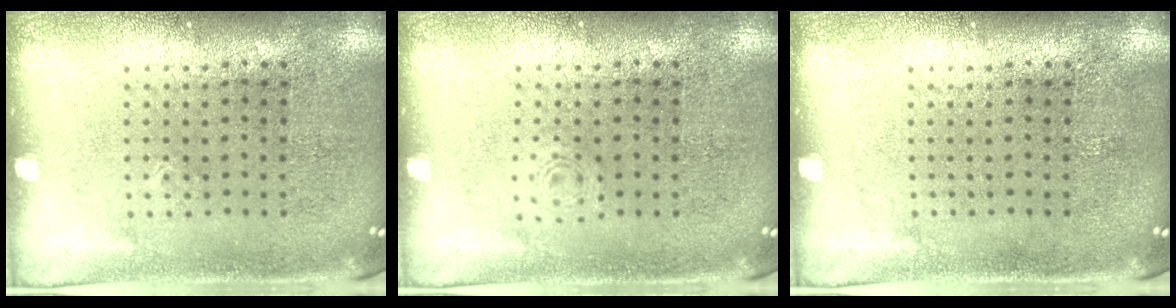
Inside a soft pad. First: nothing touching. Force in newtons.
{"total": 0.7, "press": 0.7, "slide": 0.1}
{"total": 0.0}